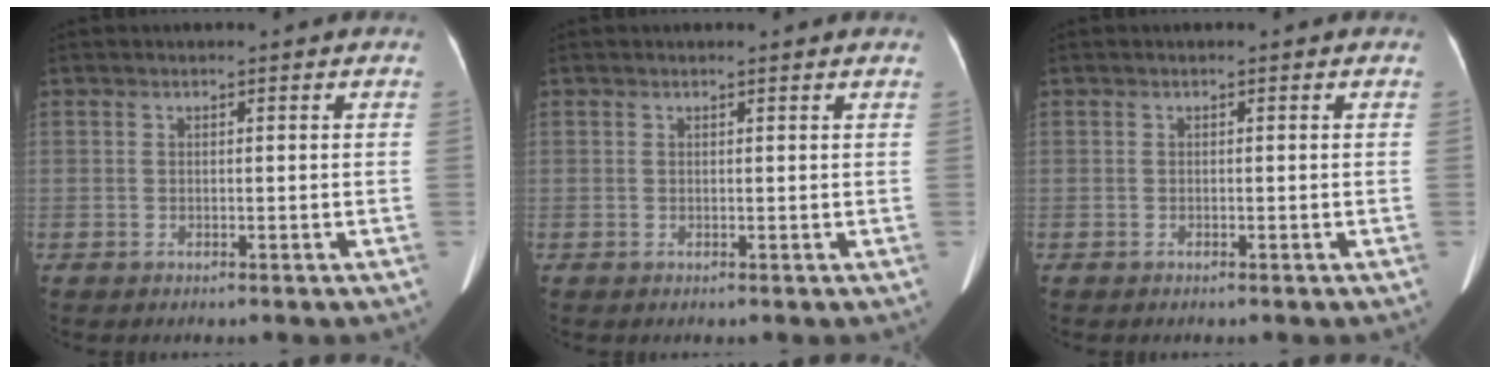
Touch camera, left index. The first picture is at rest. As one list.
[{"total": 0.6, "force": [0.6, -0.1, 0.1], "torque": [-0.014, 0.001, 0.010]}, {"total": 0.0}]